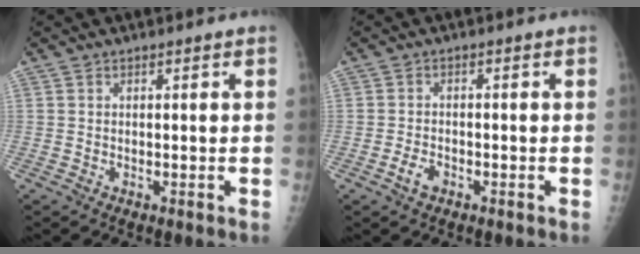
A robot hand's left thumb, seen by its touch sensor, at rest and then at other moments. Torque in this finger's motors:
{"motor_torque": [-0.36, 0.25, 0.26, 0.13, 0.02]}